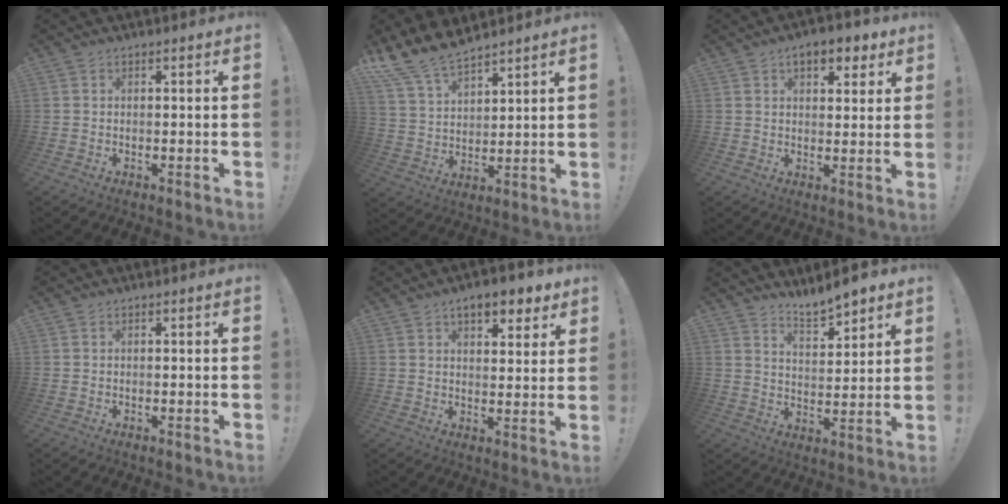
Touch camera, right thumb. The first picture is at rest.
{"total": 11.7, "force": [10.4, 4.0, 3.6], "torque": [-0.083, -0.073, 0.199]}
{"total": 7.3, "force": [4.3, 3.8, 4.5], "torque": [-0.055, -0.011, 0.072]}
{"total": 0.0}
{"total": 7.8, "force": [5.3, 3.2, 4.7], "torque": [-0.062, -0.023, 0.092]}
{"total": 8.0, "force": [7.3, 1.6, 2.9], "torque": [-0.044, -0.055, 0.131]}